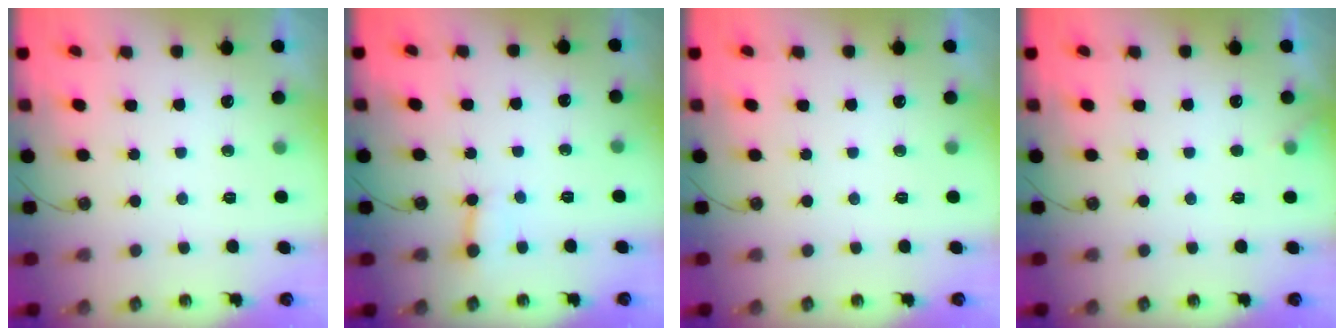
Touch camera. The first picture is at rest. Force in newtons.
{"total": 3.0, "press": 2.9, "slide": 0.5}
{"total": 0.0}
{"total": 3.2, "press": 3.2, "slide": 0.5}